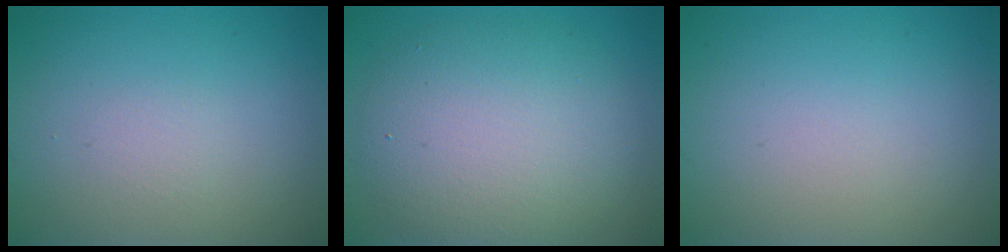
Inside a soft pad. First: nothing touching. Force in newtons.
{"total": 7.8, "press": 7.8, "slide": 0.5}
{"total": 0.0}